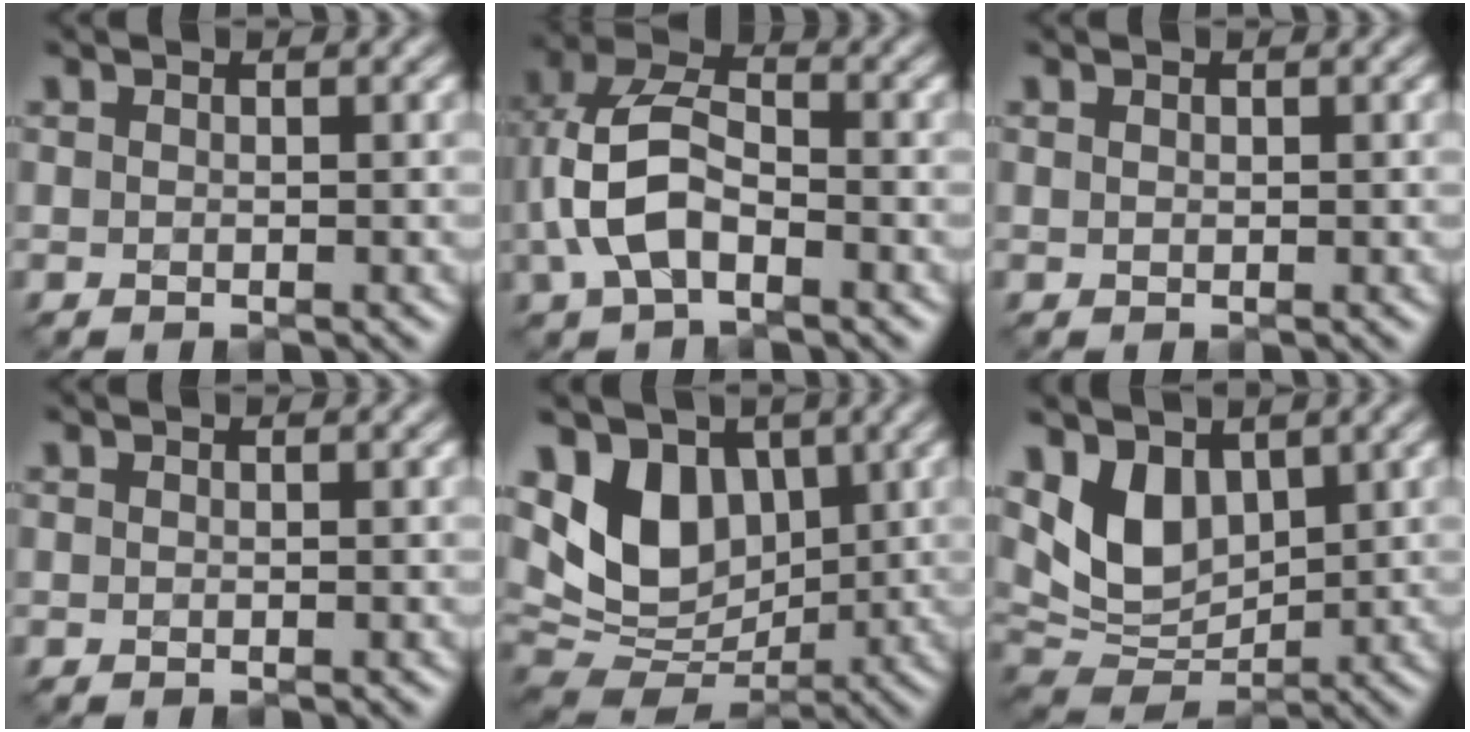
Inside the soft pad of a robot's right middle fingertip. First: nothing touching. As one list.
[{"total": 6.2, "force": [-1.7, 3.5, 4.8], "torque": [-0.113, 0.009, -0.043]}, {"total": 0.0}, {"total": 0.0}, {"total": 8.0, "force": [2.2, 5.8, 5.1], "torque": [-0.102, -0.011, 0.032]}, {"total": 5.6, "force": [2.0, 3.8, 3.6], "torque": [-0.074, -0.015, 0.035]}]